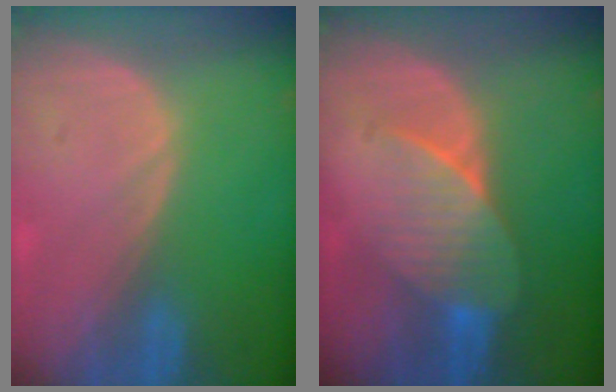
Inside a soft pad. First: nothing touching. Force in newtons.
{"total": 7.2, "press": 6.6, "slide": 2.8}